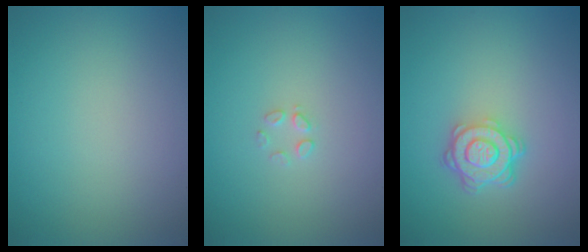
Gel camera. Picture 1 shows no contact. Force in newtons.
{"total": 1.0, "press": 1.0, "slide": 0.1}
{"total": 4.3, "press": 3.2, "slide": 2.9}